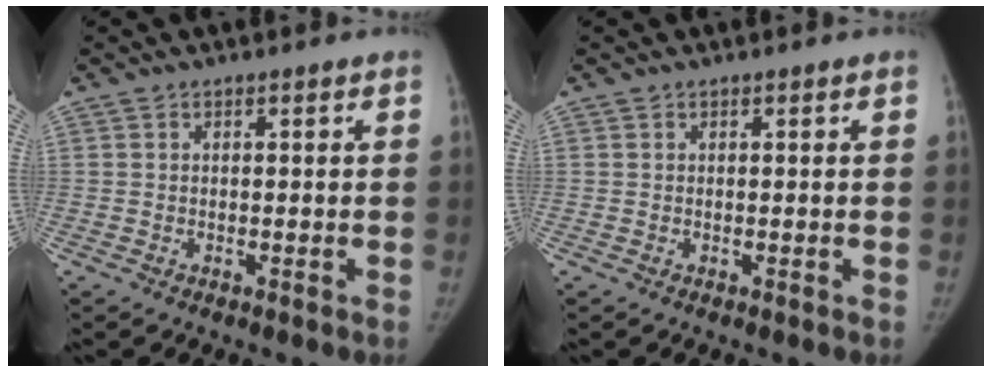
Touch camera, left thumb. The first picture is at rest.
{"total": 0.0}